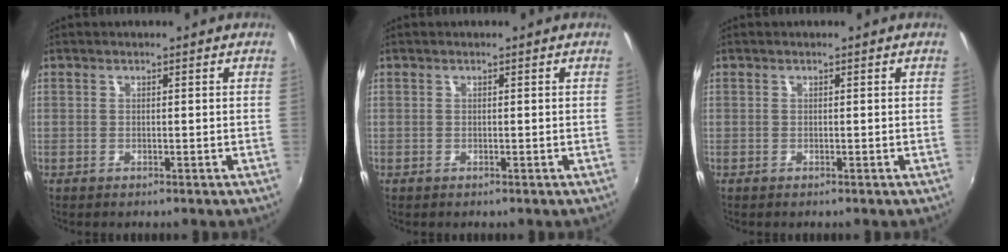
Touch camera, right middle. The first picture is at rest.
{"total": 0.0}
{"total": 0.0}